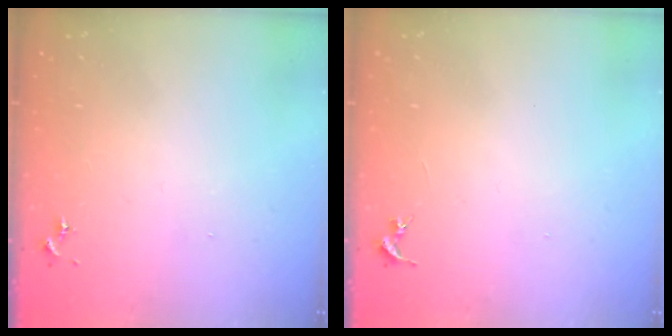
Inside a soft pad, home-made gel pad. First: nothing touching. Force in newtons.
{"total": 0.0}